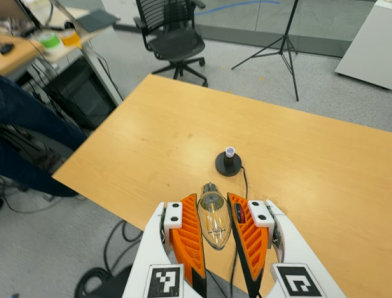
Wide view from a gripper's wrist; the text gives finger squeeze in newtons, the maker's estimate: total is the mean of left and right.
{"total": 11.1, "left": 10.5, "right": 11.6}